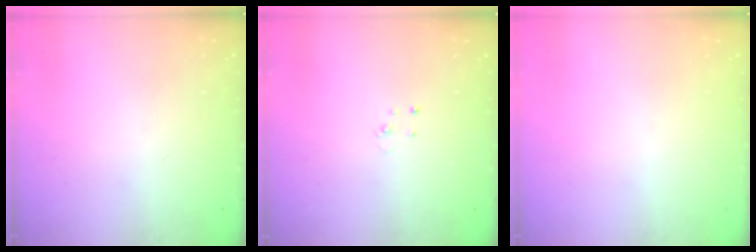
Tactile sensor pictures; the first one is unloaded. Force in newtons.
{"total": 2.0, "press": 2.0, "slide": 0.2}
{"total": 0.0}